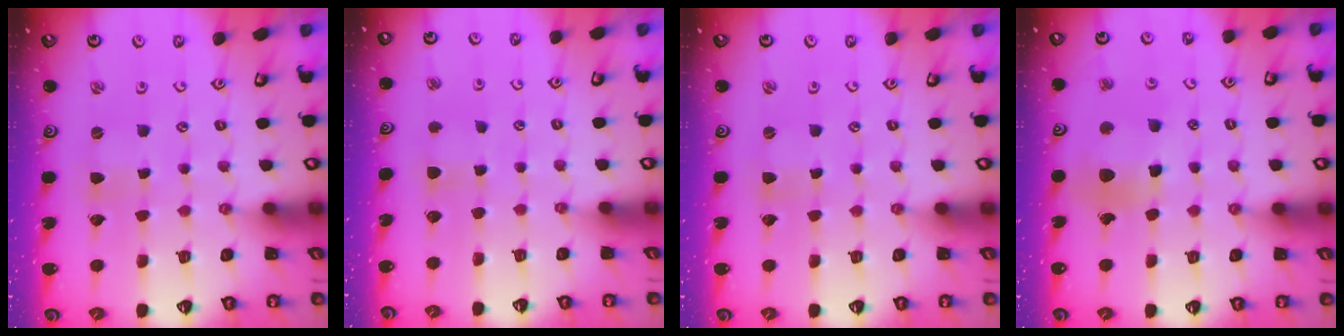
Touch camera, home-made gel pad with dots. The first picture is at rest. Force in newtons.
{"total": 4.7, "press": 4.6, "slide": 0.7}
{"total": 0.0}
{"total": 10.4, "press": 10.3, "slide": 1.2}